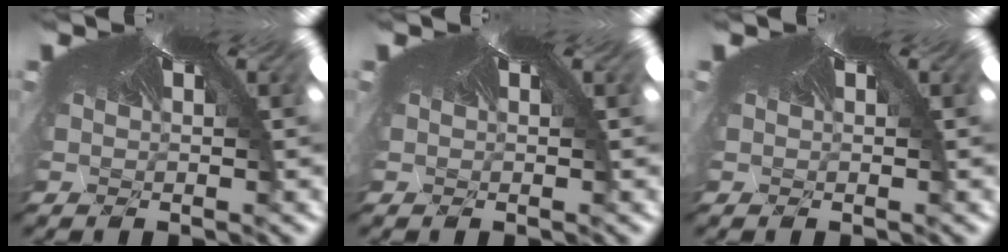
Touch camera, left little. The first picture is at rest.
{"total": 0.0}
{"total": 0.0}